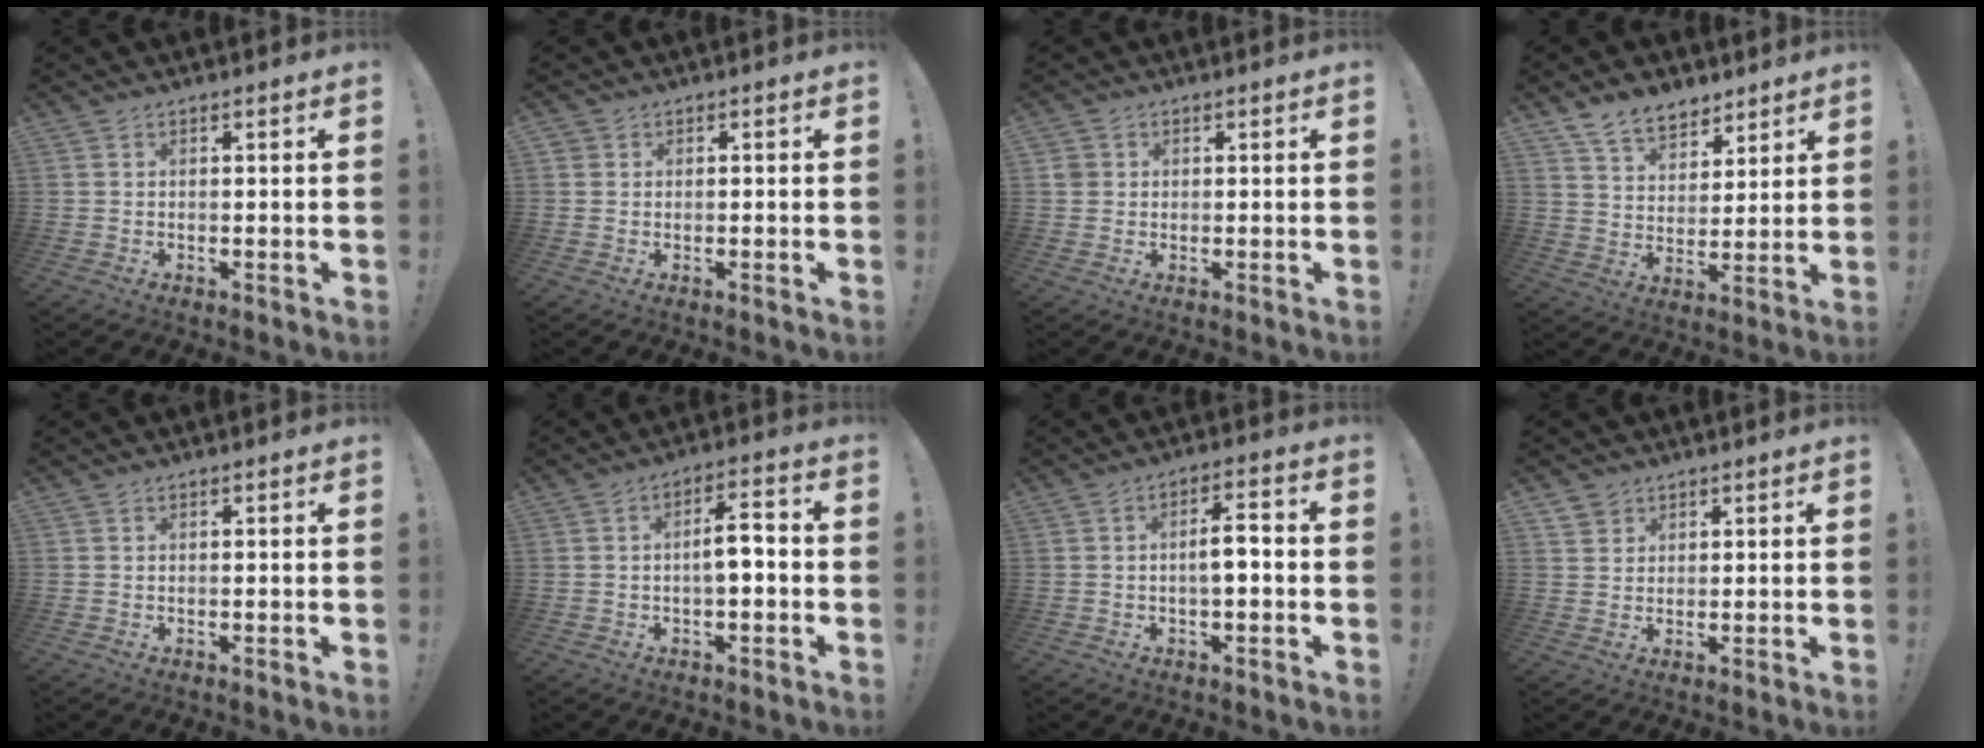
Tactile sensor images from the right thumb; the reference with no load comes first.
{"total": 0.8, "force": [0.1, 0.8, 0.2], "torque": [-0.004, 0.000, 0.002]}
{"total": 2.6, "force": [0.6, 2.4, 0.7], "torque": [-0.014, 0.004, 0.013]}
{"total": 10.1, "force": [7.7, 5.8, 3.1], "torque": [-0.061, -0.047, 0.151]}
{"total": 0.0}
{"total": 6.8, "force": [-1.0, 2.2, 6.4], "torque": [-0.093, 0.007, -0.022]}
{"total": 5.8, "force": [-1.1, 1.7, 5.4], "torque": [-0.079, 0.006, -0.023]}
{"total": 3.4, "force": [2.3, 2.5, 0.2], "torque": [-0.003, -0.010, 0.041]}